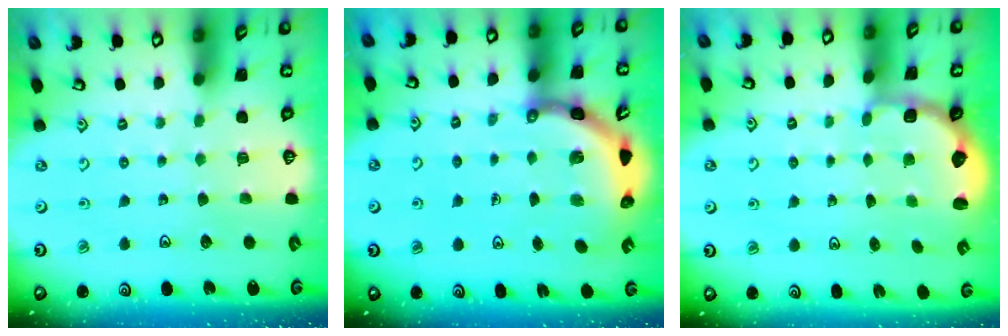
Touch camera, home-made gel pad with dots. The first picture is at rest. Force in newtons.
{"total": 6.0, "press": 5.7, "slide": 1.8}
{"total": 2.9, "press": 2.4, "slide": 1.6}